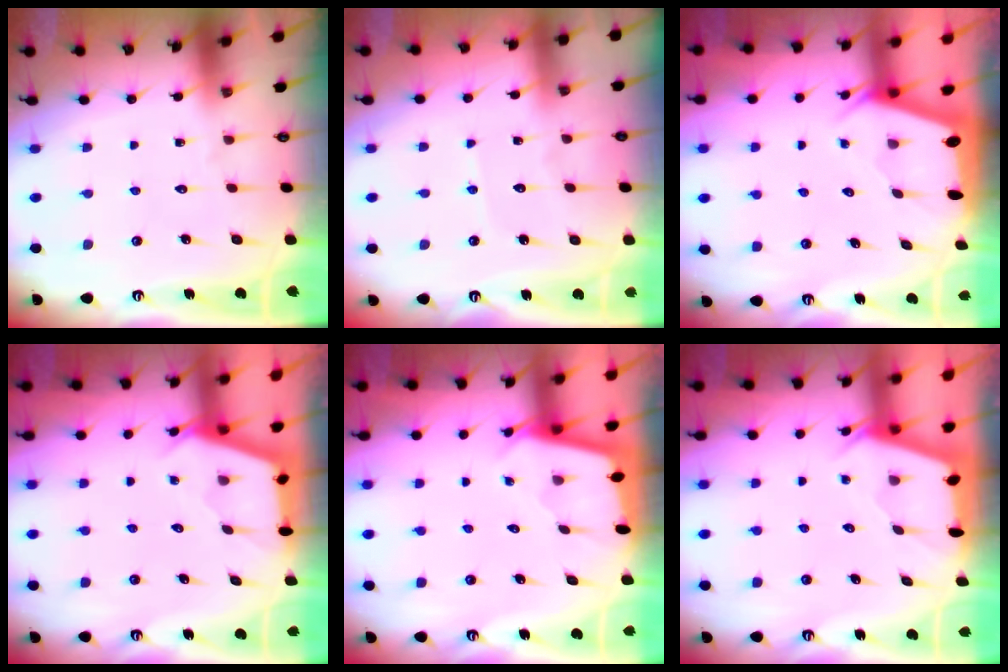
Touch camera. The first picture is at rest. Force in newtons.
{"total": 3.5, "press": 3.4, "slide": 0.5}
{"total": 1.8, "press": 1.8, "slide": 0.3}
{"total": 2.5, "press": 2.5, "slide": 0.3}
{"total": 1.8, "press": 1.8, "slide": 0.1}
{"total": 2.0, "press": 2.0, "slide": 0.3}